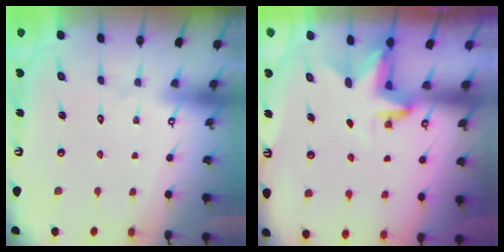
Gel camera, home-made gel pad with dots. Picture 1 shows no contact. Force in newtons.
{"total": 3.2, "press": 3.2, "slide": 0.1}